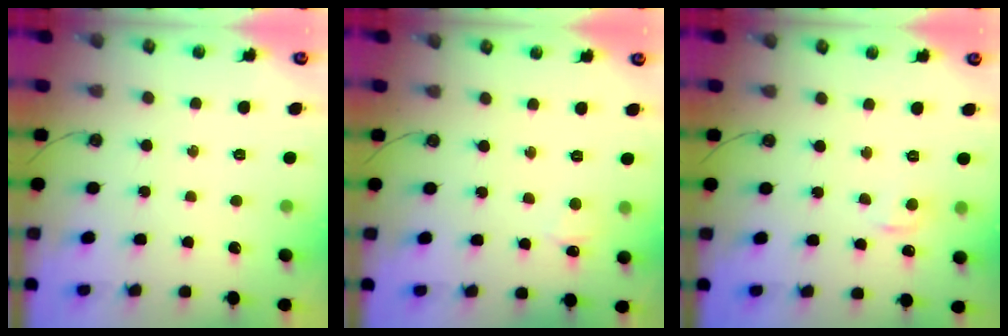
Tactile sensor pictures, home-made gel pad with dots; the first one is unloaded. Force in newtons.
{"total": 2.8, "press": 2.8, "slide": 0.3}
{"total": 5.4, "press": 5.4, "slide": 0.8}